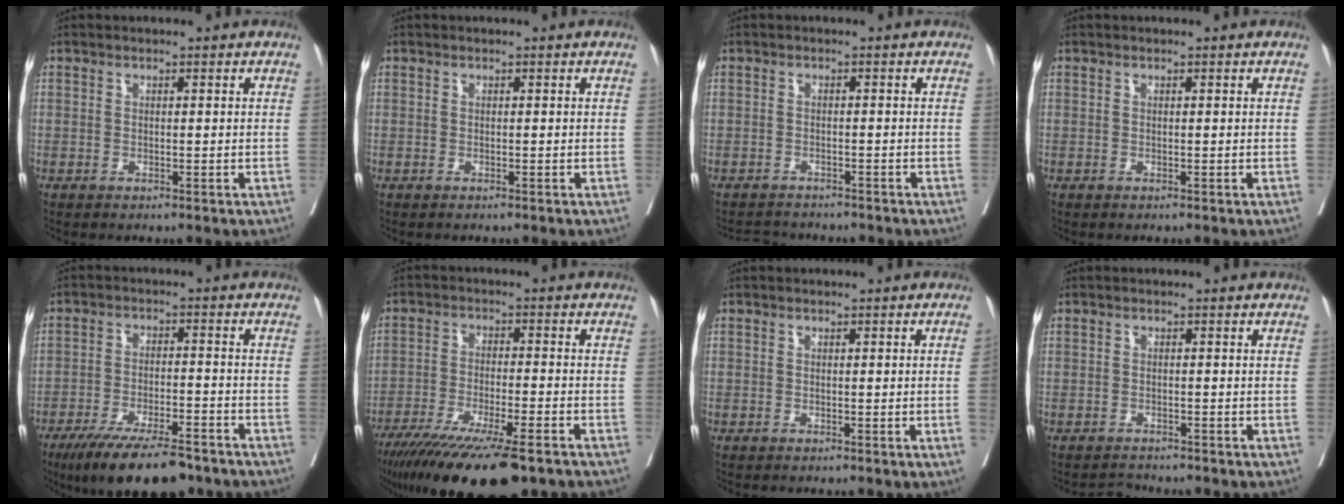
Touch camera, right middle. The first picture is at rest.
{"total": 0.0}
{"total": 3.8, "force": [-3.7, 0.9, 0.1], "torque": [0.002, -0.008, -0.058]}
{"total": 0.0}
{"total": 13.3, "force": [-10.2, 3.2, 7.9], "torque": [-0.124, -0.018, -0.164]}
{"total": 18.0, "force": [-13.7, 2.2, 11.5], "torque": [-0.169, -0.044, -0.217]}
{"total": 1.3, "force": [-0.2, -0.5, 1.2], "torque": [-0.011, -0.001, -0.001]}
{"total": 1.5, "force": [-1.4, 0.3, -0.5], "torque": [0.006, -0.007, -0.022]}